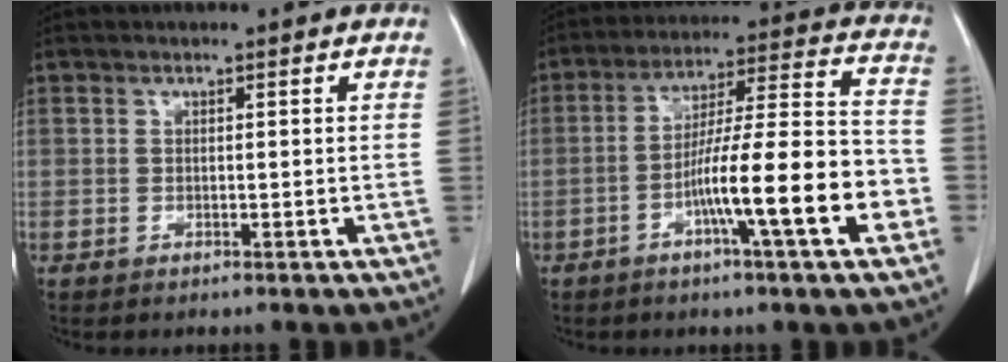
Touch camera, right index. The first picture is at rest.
{"total": 15.2, "force": [-5.4, 0.5, 14.2], "torque": [-0.229, 0.010, -0.087]}